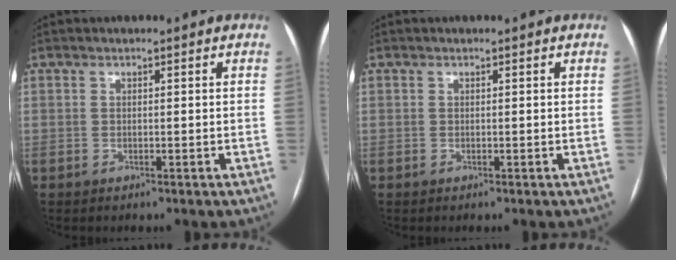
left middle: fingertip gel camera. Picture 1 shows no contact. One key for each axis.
{"total": 0.0}